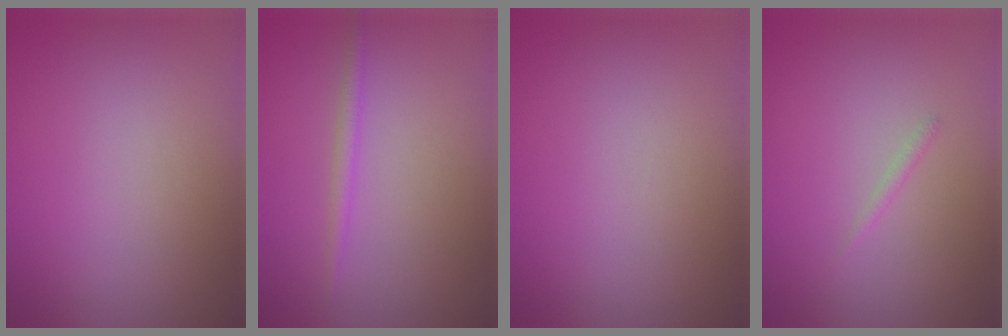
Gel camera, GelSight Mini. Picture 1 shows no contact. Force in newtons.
{"total": 1.3, "press": 1.3, "slide": 0.1}
{"total": 0.0}
{"total": 0.6, "press": 0.6, "slide": 0.1}